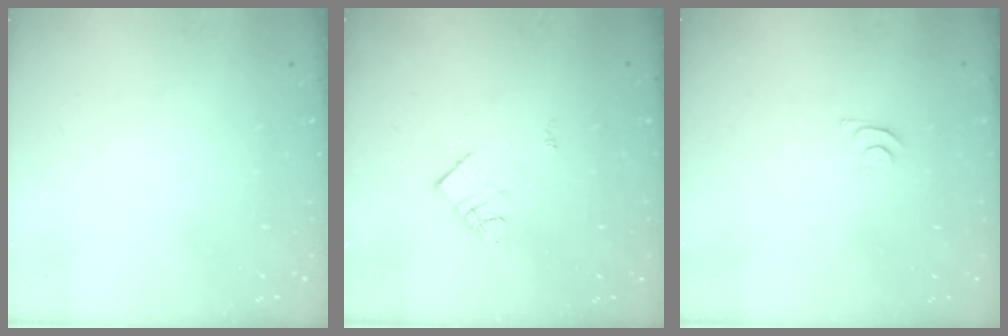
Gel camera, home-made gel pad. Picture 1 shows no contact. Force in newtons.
{"total": 6.9, "press": 6.9, "slide": 0.3}
{"total": 3.2, "press": 3.2, "slide": 0.4}